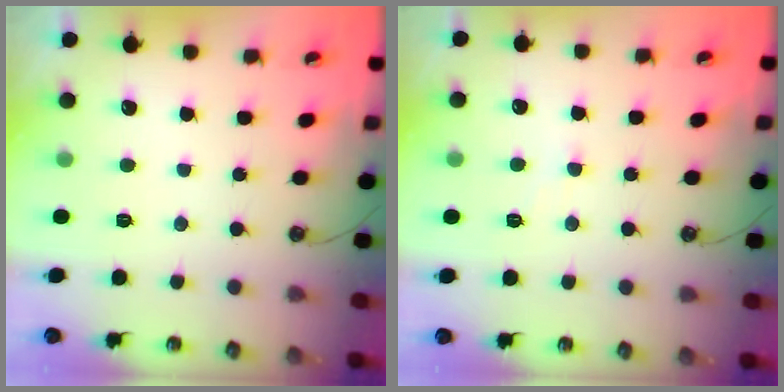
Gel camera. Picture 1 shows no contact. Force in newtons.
{"total": 0.9, "press": 0.8, "slide": 0.3}